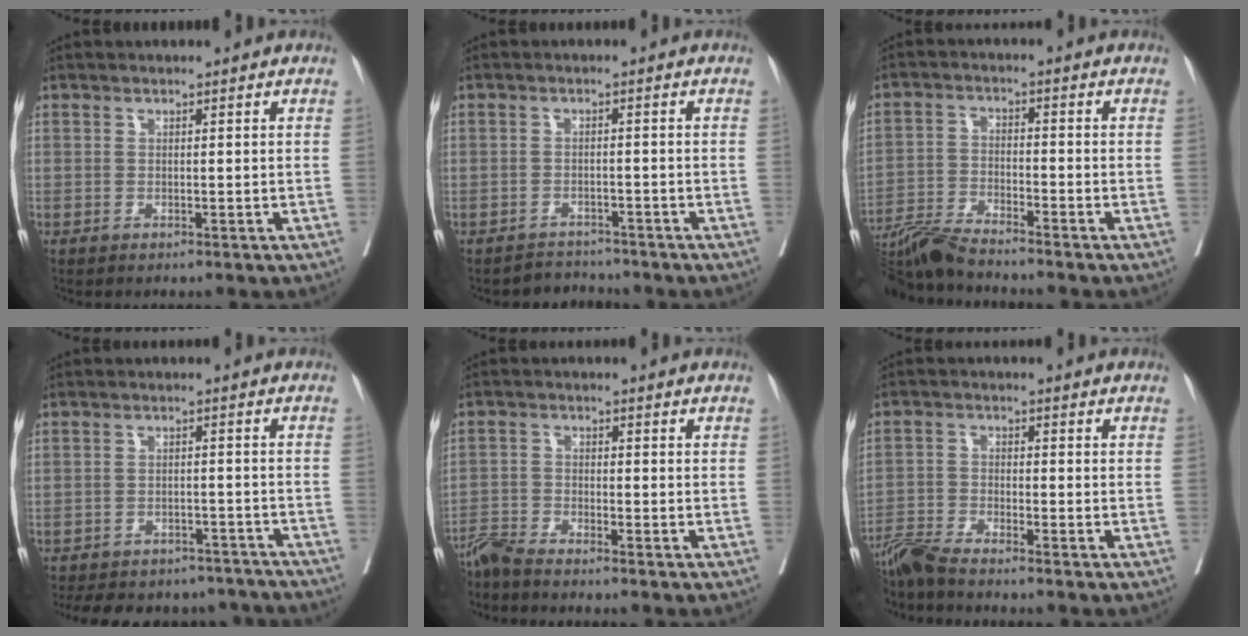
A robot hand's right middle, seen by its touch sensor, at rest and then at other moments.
{"total": 2.8, "force": [-2.5, 0.6, -1.1], "torque": [0.019, -0.003, -0.039]}
{"total": 8.6, "force": [-7.9, -0.1, 3.4], "torque": [-0.059, -0.023, -0.148]}
{"total": 19.6, "force": [-17.2, 7.3, 5.9], "torque": [-0.146, 0.001, -0.213]}
{"total": 4.2, "force": [-4.1, -0.6, 1.0], "torque": [-0.017, -0.018, -0.082]}
{"total": 6.1, "force": [-5.6, -0.8, 2.2], "torque": [-0.039, -0.021, -0.112]}